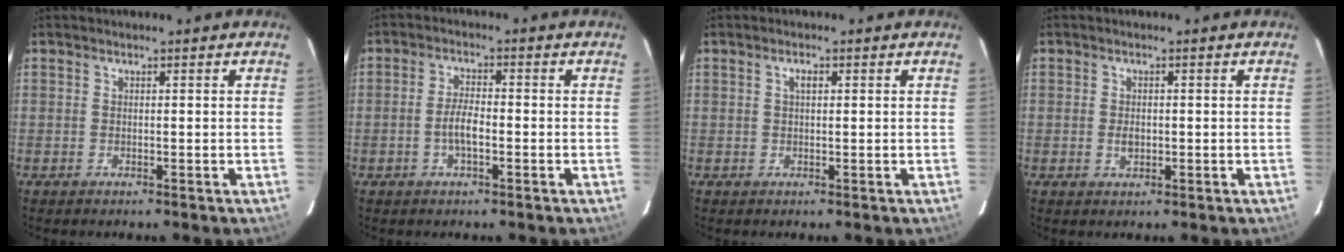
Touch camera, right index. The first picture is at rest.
{"total": 4.2, "force": [-1.3, 1.3, 3.7], "torque": [-0.077, 0.004, -0.024]}
{"total": 1.4, "force": [0.4, 0.7, 1.2], "torque": [-0.022, 0.006, 0.006]}
{"total": 2.1, "force": [-0.3, 1.5, 1.4], "torque": [-0.025, 0.001, -0.005]}